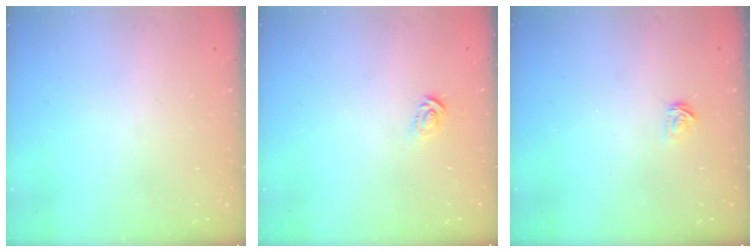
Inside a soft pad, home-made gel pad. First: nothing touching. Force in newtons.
{"total": 2.9, "press": 2.9, "slide": 0.2}
{"total": 3.2, "press": 3.2, "slide": 0.2}